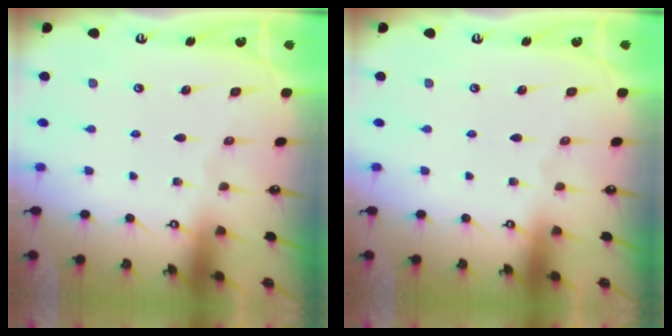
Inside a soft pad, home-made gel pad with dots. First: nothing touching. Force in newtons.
{"total": 0.0}